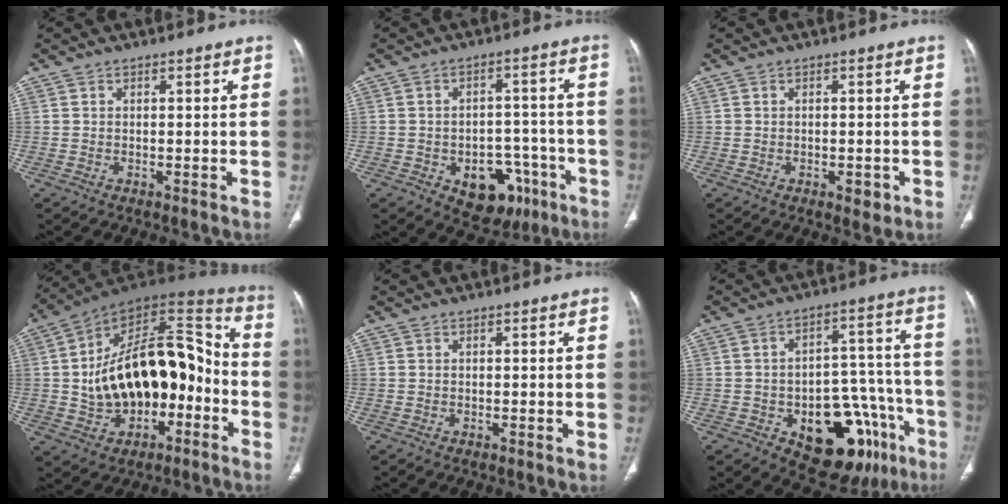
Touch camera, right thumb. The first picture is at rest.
{"total": 11.8, "force": [-5.4, 7.9, 6.8], "torque": [-0.052, 0.041, -0.062]}
{"total": 2.4, "force": [-0.9, 1.3, 1.8], "torque": [-0.017, 0.001, -0.006]}
{"total": 25.1, "force": [-3.7, 15.0, 19.7], "torque": [-0.291, 0.049, -0.052]}
{"total": 0.0}
{"total": 21.2, "force": [-10.0, 11.4, 14.8], "torque": [-0.126, 0.073, -0.122]}